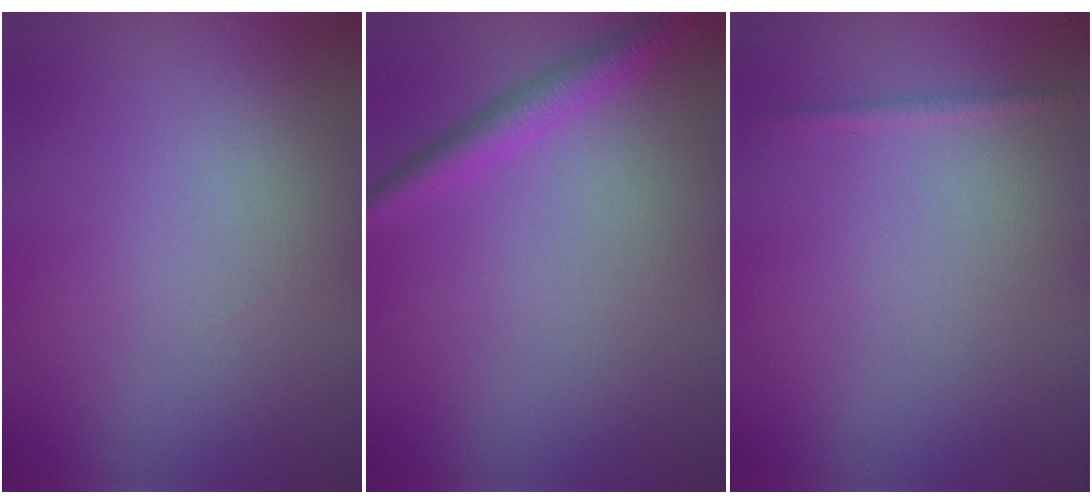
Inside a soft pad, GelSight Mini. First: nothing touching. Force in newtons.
{"total": 2.2, "press": 2.2, "slide": 0.1}
{"total": 0.6, "press": 0.6, "slide": 0.0}